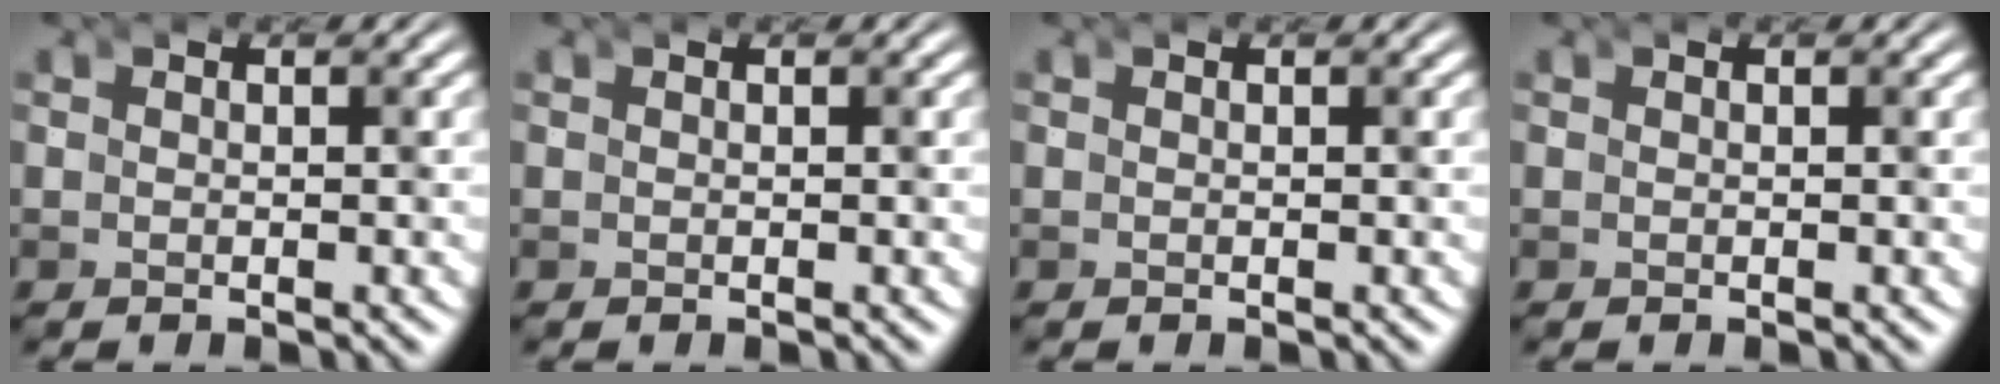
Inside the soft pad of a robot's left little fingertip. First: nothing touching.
{"total": 0.0}
{"total": 0.0}
{"total": 0.0}